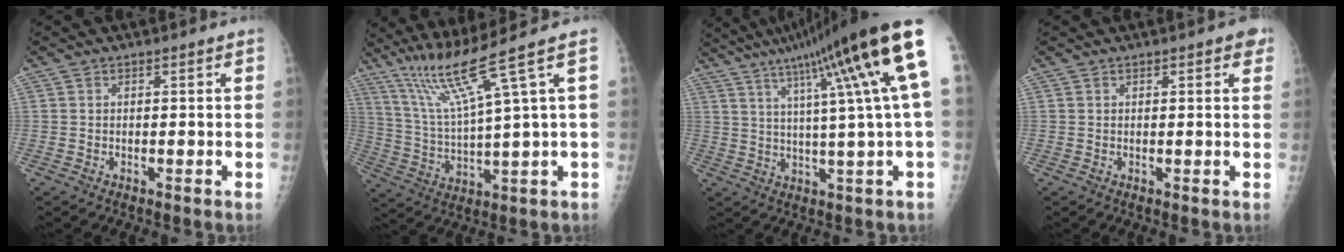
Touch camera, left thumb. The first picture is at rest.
{"total": 12.8, "force": [7.6, -2.0, 10.1], "torque": [-0.187, -0.031, 0.150]}
{"total": 20.0, "force": [9.7, -0.2, 17.6], "torque": [-0.255, 0.008, 0.139]}
{"total": 2.7, "force": [1.3, 0.8, 2.3], "torque": [-0.022, 0.000, 0.012]}